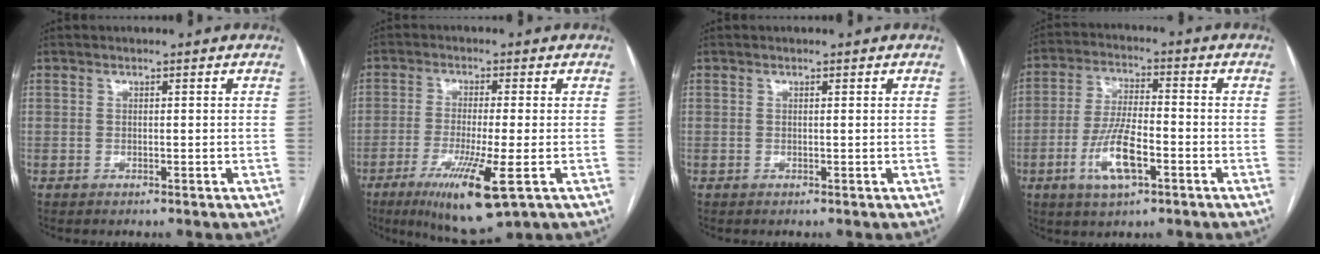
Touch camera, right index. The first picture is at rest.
{"total": 11.2, "force": [-4.8, 0.8, 10.1], "torque": [-0.185, -0.036, -0.075]}
{"total": 0.0}
{"total": 9.5, "force": [-3.8, 2.8, 8.3], "torque": [-0.171, -0.002, -0.067]}